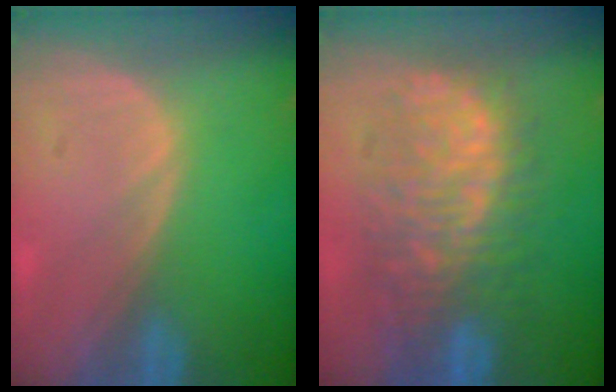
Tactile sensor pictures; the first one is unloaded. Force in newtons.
{"total": 10.5, "press": 10.4, "slide": 1.2}